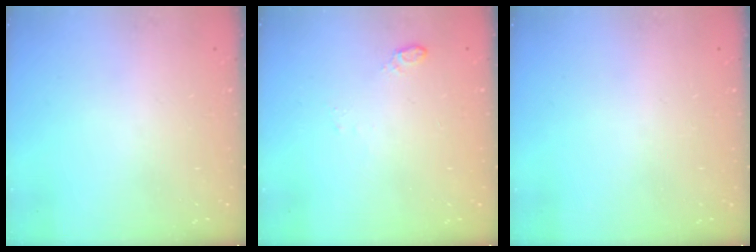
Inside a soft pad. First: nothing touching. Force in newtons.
{"total": 4.3, "press": 4.2, "slide": 0.6}
{"total": 0.0}